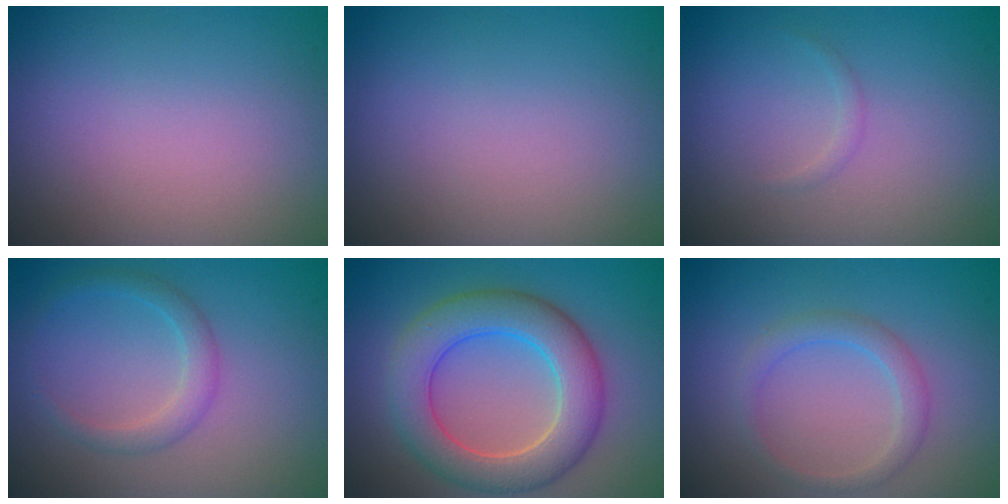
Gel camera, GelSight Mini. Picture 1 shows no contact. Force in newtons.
{"total": 0.0}
{"total": 0.6, "press": 0.6, "slide": 0.0}
{"total": 2.1, "press": 2.1, "slide": 0.1}
{"total": 7.2, "press": 7.1, "slide": 0.6}
{"total": 2.1, "press": 2.1, "slide": 0.1}